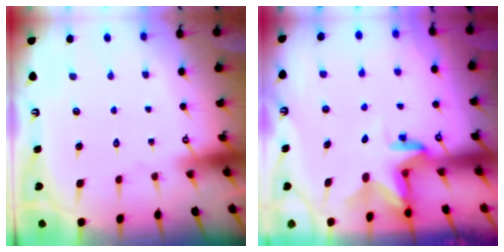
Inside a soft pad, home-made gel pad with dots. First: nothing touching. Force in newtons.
{"total": 2.9, "press": 2.9, "slide": 0.2}